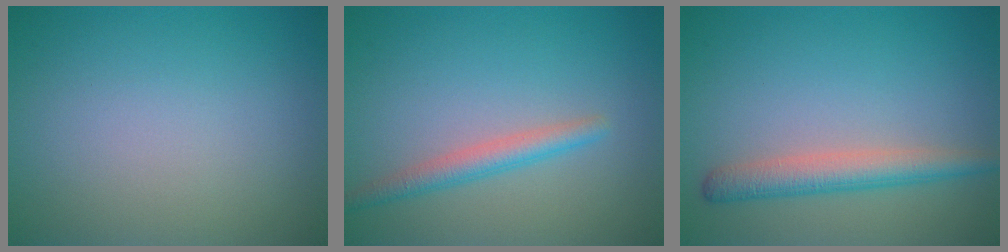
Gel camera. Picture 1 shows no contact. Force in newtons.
{"total": 2.4, "press": 2.4, "slide": 0.1}
{"total": 3.3, "press": 3.3, "slide": 0.1}